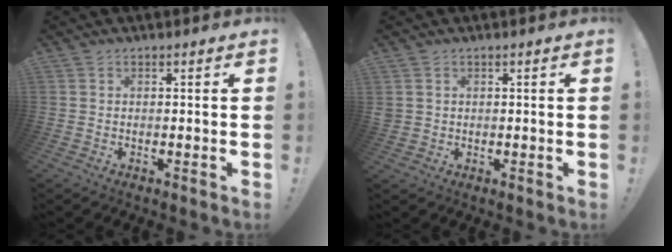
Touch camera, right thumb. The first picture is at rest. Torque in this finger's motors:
{"motor_torque": [-0.47, 0.58, 0.55, 0.17, 0.31]}